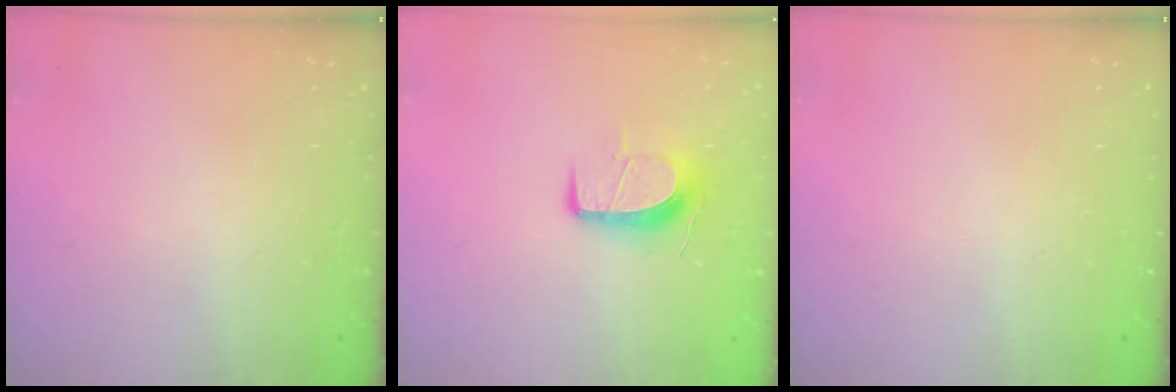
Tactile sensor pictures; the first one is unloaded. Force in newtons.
{"total": 9.8, "press": 9.8, "slide": 0.7}
{"total": 0.0}